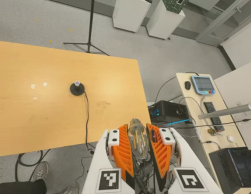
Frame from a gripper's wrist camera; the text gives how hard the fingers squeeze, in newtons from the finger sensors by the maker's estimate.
{"total": 21.7, "left": 24.3, "right": 19.1}